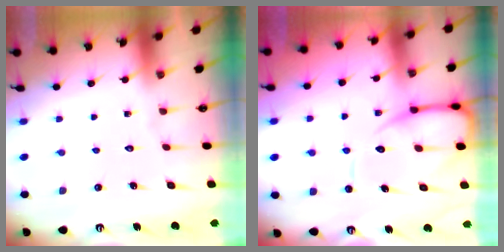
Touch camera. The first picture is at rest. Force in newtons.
{"total": 9.6, "press": 9.6, "slide": 1.0}